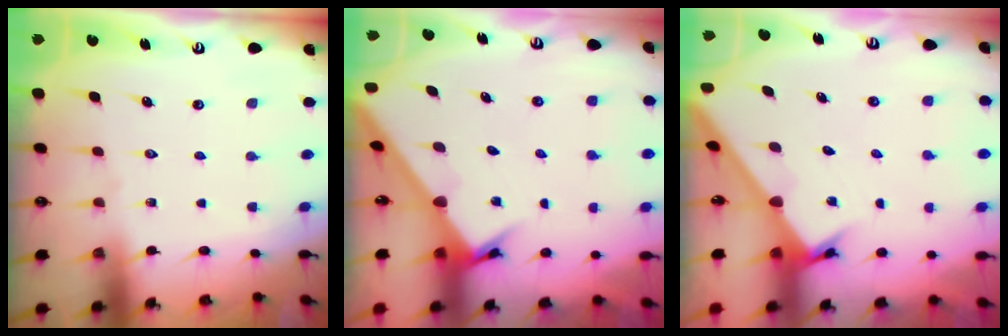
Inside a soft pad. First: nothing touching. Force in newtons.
{"total": 2.5, "press": 2.5, "slide": 0.2}
{"total": 2.1, "press": 2.1, "slide": 0.2}